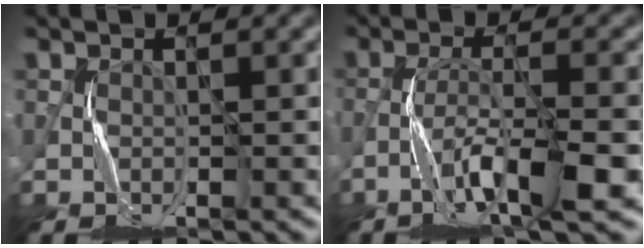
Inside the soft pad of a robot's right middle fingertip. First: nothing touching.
{"total": 6.3, "force": [-3.4, 0.9, 5.3], "torque": [-0.097, 0.005, -0.063]}